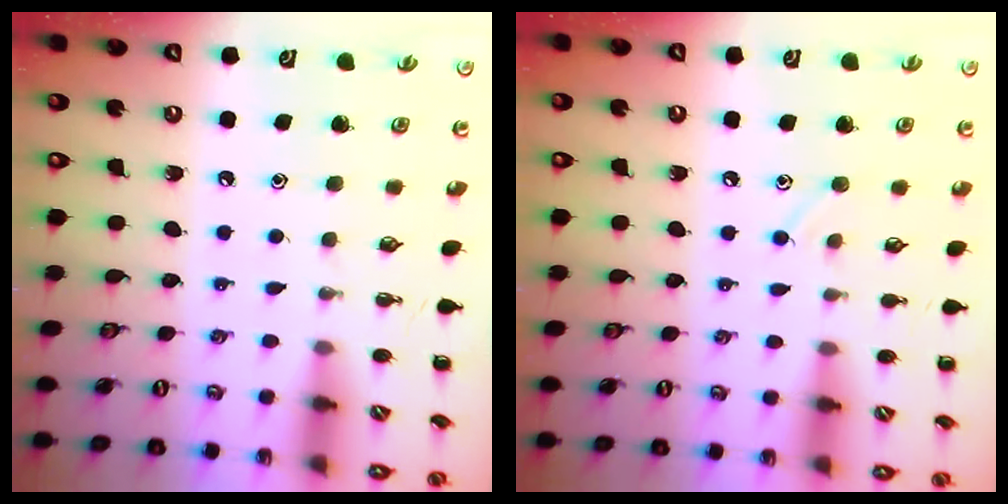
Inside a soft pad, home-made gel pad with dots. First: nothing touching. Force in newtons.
{"total": 6.5, "press": 6.1, "slide": 2.2}